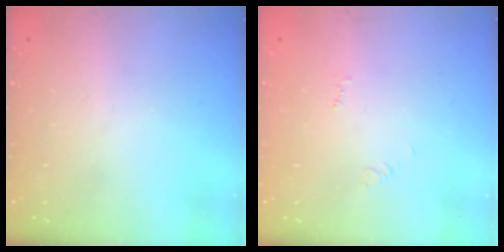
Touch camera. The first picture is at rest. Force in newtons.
{"total": 2.5, "press": 2.5, "slide": 0.4}